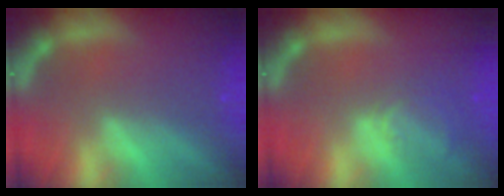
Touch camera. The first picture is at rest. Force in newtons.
{"total": 2.9}